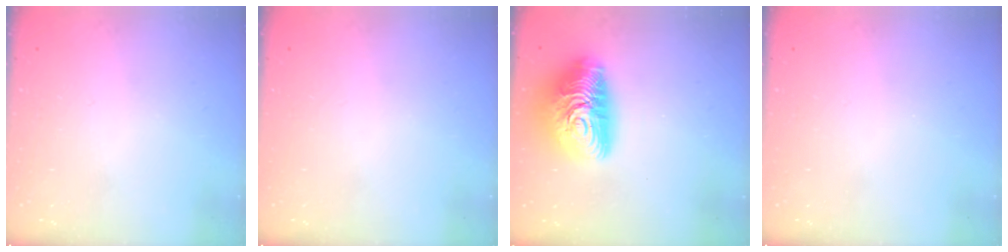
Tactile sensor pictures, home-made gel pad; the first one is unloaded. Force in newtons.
{"total": 0.0}
{"total": 17.0, "press": 17.0, "slide": 1.1}
{"total": 0.0}